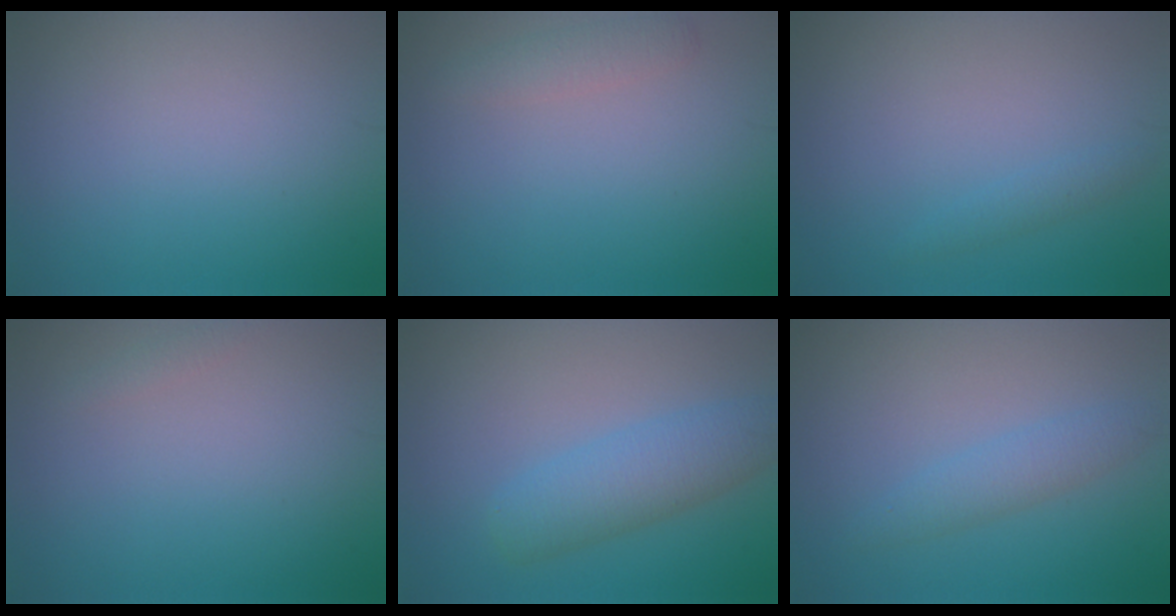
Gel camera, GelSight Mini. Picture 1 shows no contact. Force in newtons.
{"total": 1.5, "press": 1.5, "slide": 0.0}
{"total": 1.0, "press": 1.0, "slide": 0.1}
{"total": 0.6, "press": 0.6, "slide": 0.0}
{"total": 4.2, "press": 4.2, "slide": 0.1}
{"total": 2.1, "press": 2.1, "slide": 0.0}